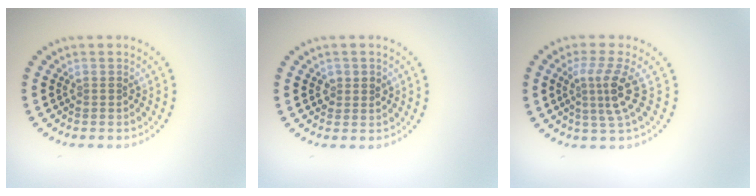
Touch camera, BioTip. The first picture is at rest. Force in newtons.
{"total": 1.3, "press": 1.3, "slide": 0.2}
{"total": 3.5, "press": 2.4, "slide": 2.5}